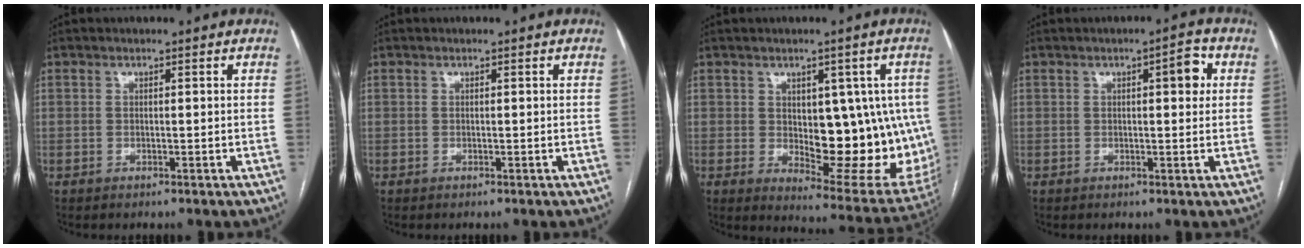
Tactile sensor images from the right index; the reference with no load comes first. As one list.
[{"total": 0.0}, {"total": 16.6, "force": [-0.4, 7.2, 14.9], "torque": [-0.152, 0.001, 0.018]}, {"total": 3.6, "force": [1.0, 1.1, 3.3], "torque": [-0.041, 0.006, 0.010]}]